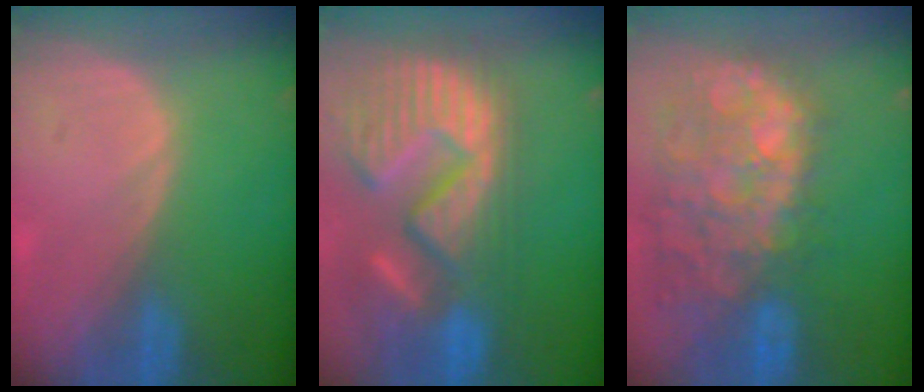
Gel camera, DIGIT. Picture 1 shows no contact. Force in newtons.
{"total": 15.4, "press": 12.8, "slide": 8.6}
{"total": 13.5, "press": 11.6, "slide": 6.8}